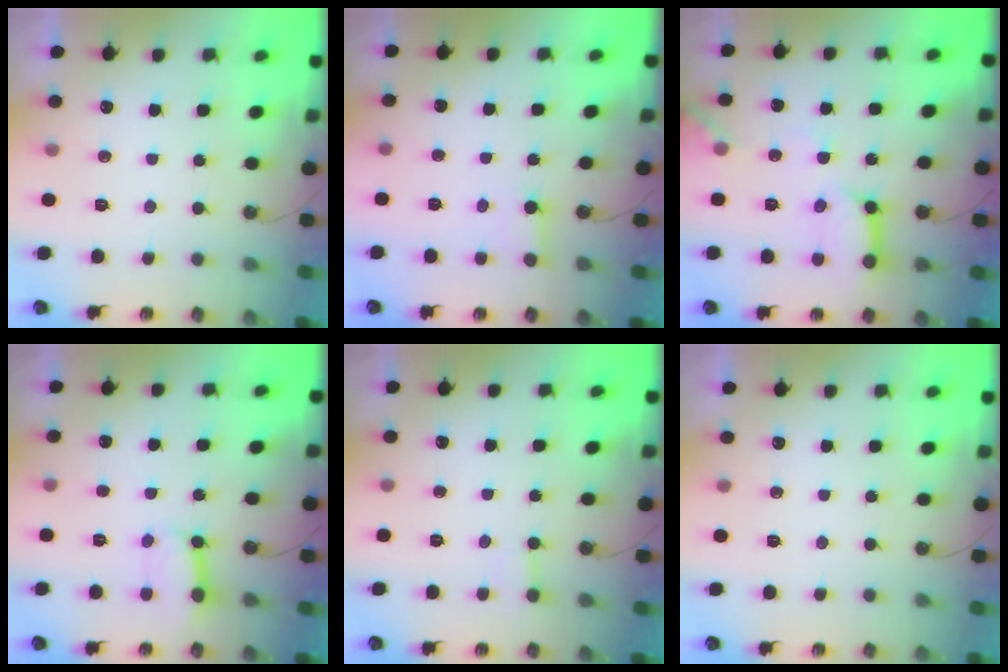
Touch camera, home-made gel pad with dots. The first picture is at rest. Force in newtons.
{"total": 2.2, "press": 2.2, "slide": 0.1}
{"total": 13.4, "press": 13.4, "slide": 1.3}
{"total": 8.9, "press": 8.8, "slide": 0.7}
{"total": 2.0, "press": 2.0, "slide": 0.1}
{"total": 0.0}